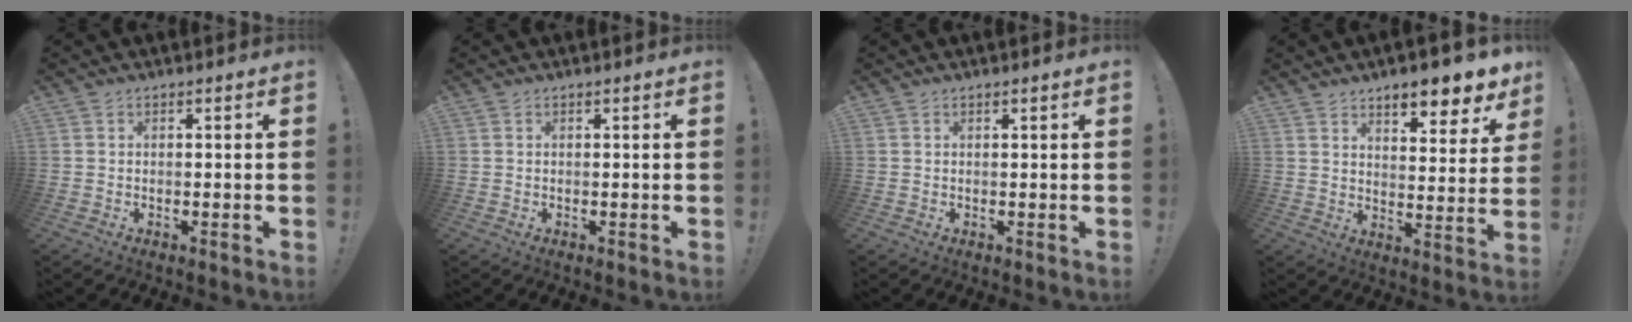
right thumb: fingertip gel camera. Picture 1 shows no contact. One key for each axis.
{"total": 0.0}
{"total": 0.6, "fx": 0.4, "fy": -0.2, "fz": 0.3, "tx": 0.001, "ty": -0.003, "tz": 0.006}
{"total": 9.5, "fx": 7.5, "fy": 2.3, "fz": 5.3, "tx": -0.061, "ty": -0.062, "tz": 0.126}